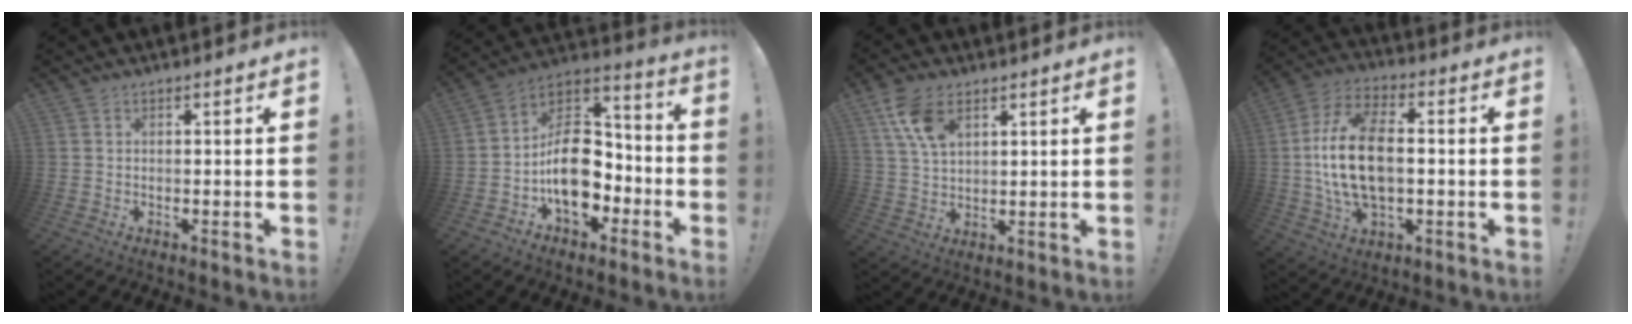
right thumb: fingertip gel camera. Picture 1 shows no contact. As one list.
[{"total": 17.8, "force": [-4.2, 12.4, 12.1], "torque": [-0.191, 0.025, -0.058]}, {"total": 9.8, "force": [5.3, 5.5, 6.2], "torque": [-0.111, -0.018, 0.100]}, {"total": 17.8, "force": [-0.1, 10.6, 14.2], "torque": [-0.262, 0.004, -0.002]}]